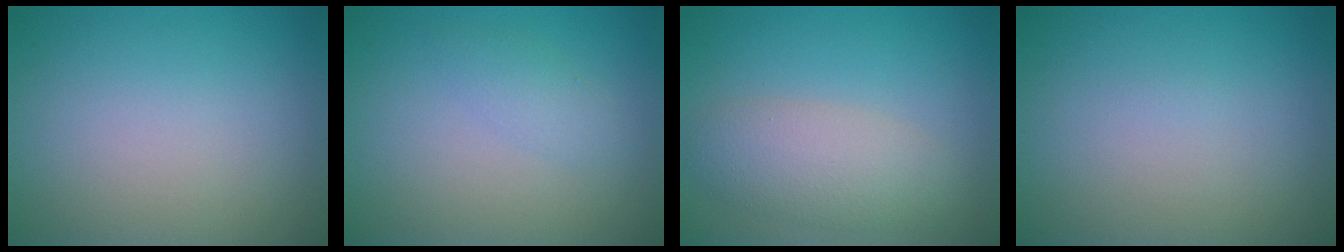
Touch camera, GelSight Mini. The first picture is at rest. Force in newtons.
{"total": 1.4, "press": 1.4, "slide": 0.0}
{"total": 4.2, "press": 4.1, "slide": 0.4}
{"total": 0.0}